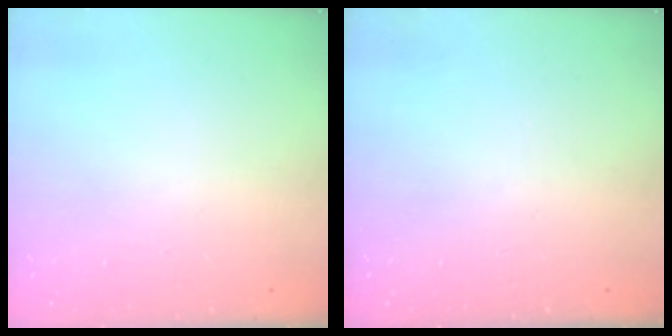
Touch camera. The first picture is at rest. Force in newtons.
{"total": 0.0}